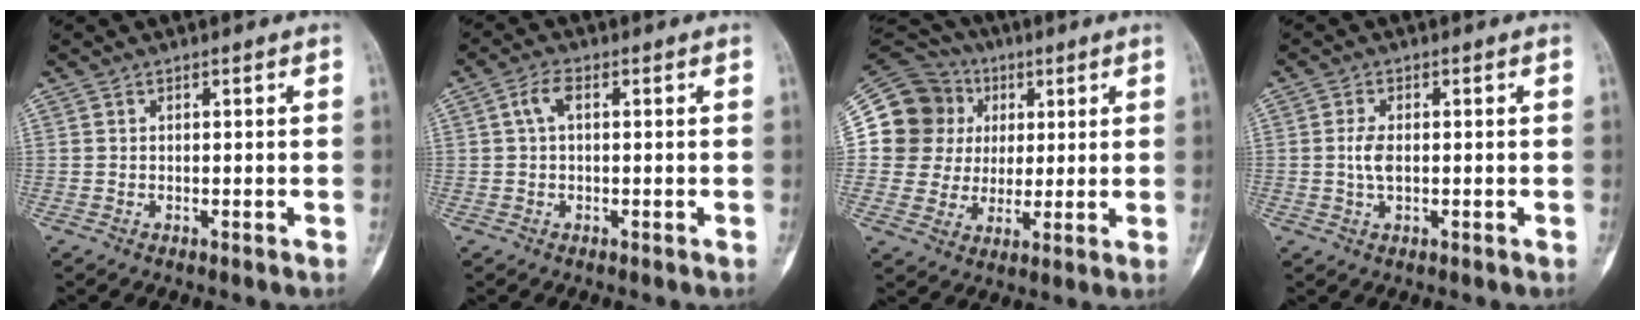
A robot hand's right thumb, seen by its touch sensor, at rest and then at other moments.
{"total": 3.0, "force": [0.5, 1.5, 2.5], "torque": [-0.052, 0.011, 0.008]}
{"total": 16.3, "force": [3.6, 15.4, 3.5], "torque": [-0.038, 0.042, 0.073]}
{"total": 3.1, "force": [0.0, 1.6, 2.7], "torque": [-0.057, 0.002, -0.001]}